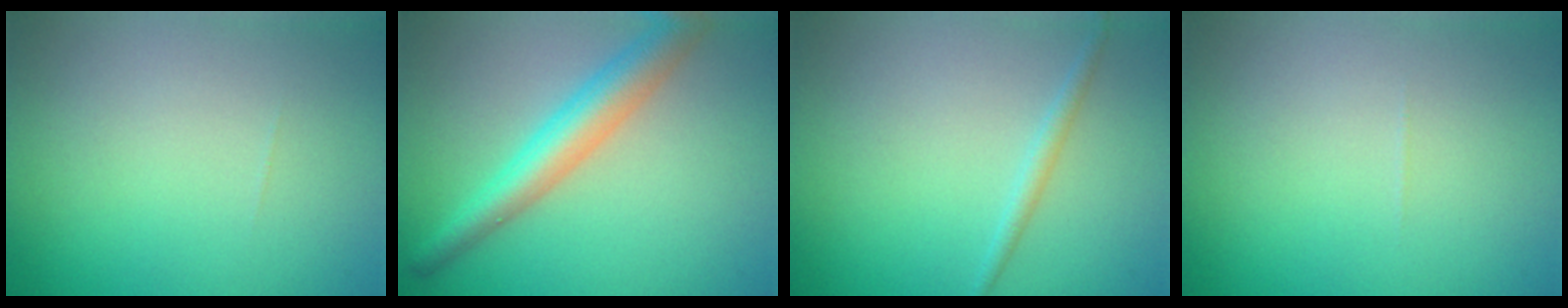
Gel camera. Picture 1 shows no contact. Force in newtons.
{"total": 5.0, "press": 5.0, "slide": 0.2}
{"total": 1.1, "press": 1.1, "slide": 0.0}
{"total": 0.0}